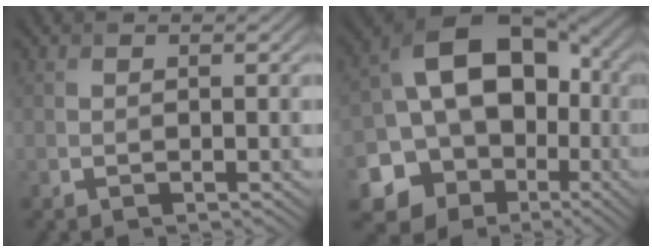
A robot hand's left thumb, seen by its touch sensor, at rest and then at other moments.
{"total": 19.0, "force": [-3.3, 15.2, 10.9], "torque": [-0.193, -0.025, -0.066]}